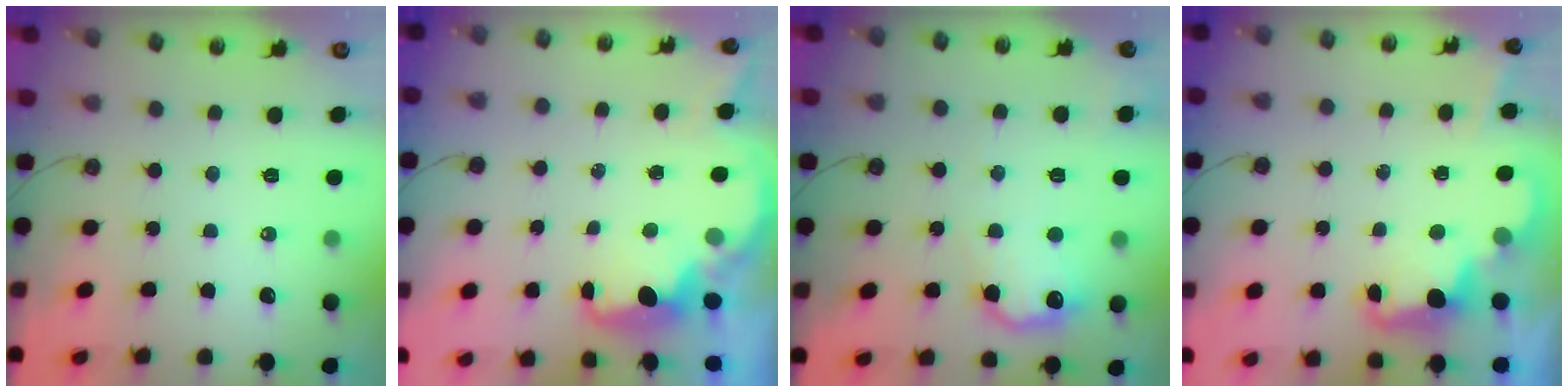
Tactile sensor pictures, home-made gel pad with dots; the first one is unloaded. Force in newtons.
{"total": 2.4, "press": 2.3, "slide": 0.7}
{"total": 11.5, "press": 11.5, "slide": 0.6}
{"total": 2.5, "press": 2.4, "slide": 0.5}